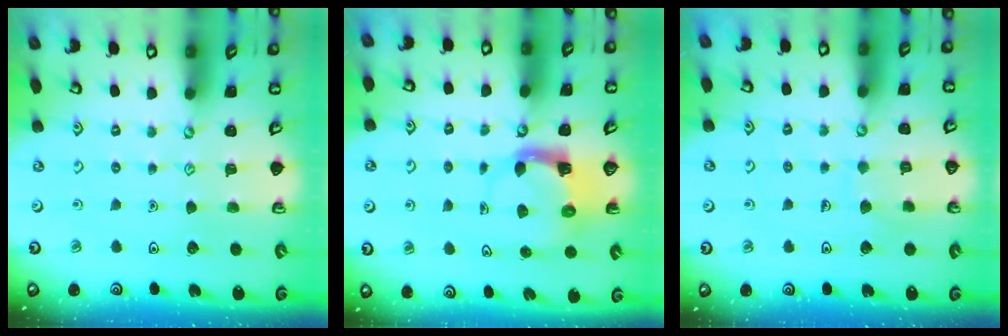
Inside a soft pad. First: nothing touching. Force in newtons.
{"total": 4.8, "press": 4.7, "slide": 1.0}
{"total": 5.9, "press": 5.9, "slide": 0.3}